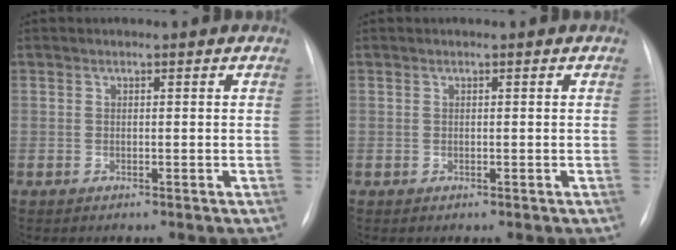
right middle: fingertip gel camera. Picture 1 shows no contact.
{"total": 0.0}